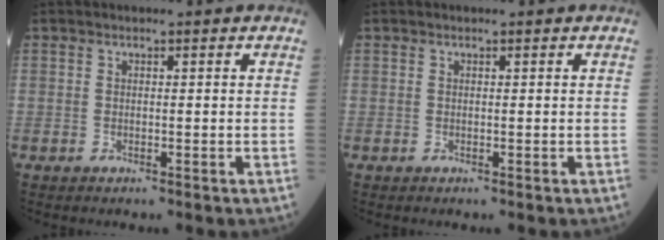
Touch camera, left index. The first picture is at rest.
{"total": 0.0}